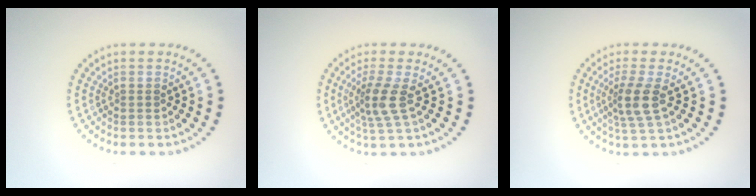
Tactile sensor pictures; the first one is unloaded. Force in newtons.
{"total": 2.9, "press": 2.2, "slide": 1.8}
{"total": 2.8, "press": 2.3, "slide": 1.7}